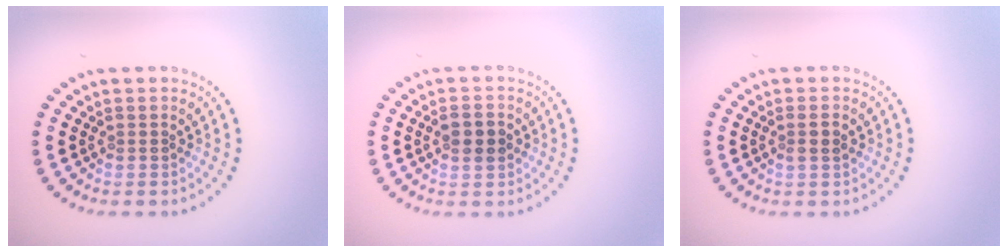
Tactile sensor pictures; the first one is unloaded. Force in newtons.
{"total": 2.1, "press": 2.1, "slide": 0.1}
{"total": 1.3, "press": 1.2, "slide": 0.5}